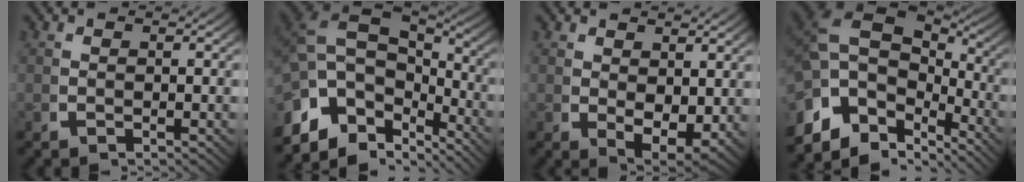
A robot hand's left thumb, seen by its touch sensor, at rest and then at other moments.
{"total": 12.0, "force": [-1.2, 8.3, 8.7], "torque": [-0.212, -0.049, 0.008]}
{"total": 4.6, "force": [0.1, 2.9, 3.6], "torque": [-0.064, -0.032, 0.022]}
{"total": 13.4, "force": [-0.7, 9.2, 9.7], "torque": [-0.220, -0.051, 0.014]}